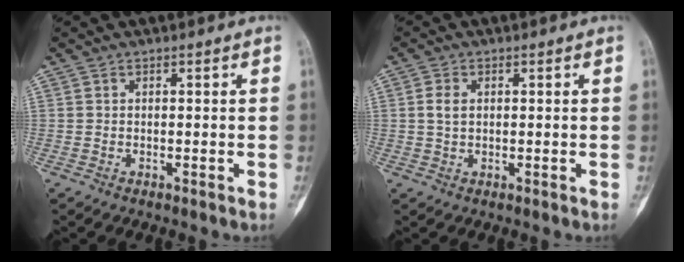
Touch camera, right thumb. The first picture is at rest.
{"total": 2.6, "force": [0.5, 1.7, 2.0], "torque": [-0.037, -0.001, 0.010]}